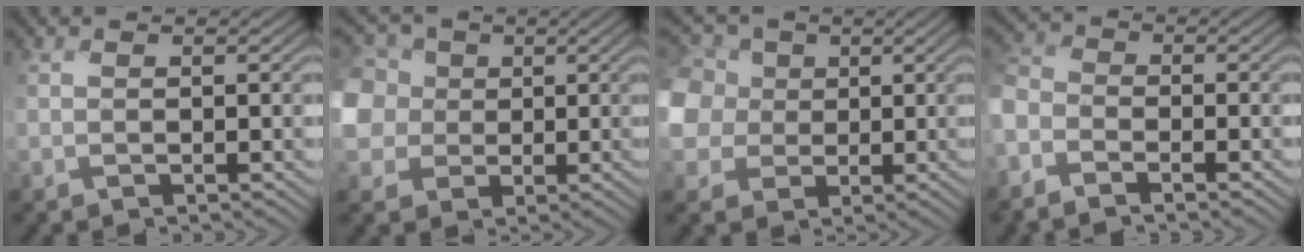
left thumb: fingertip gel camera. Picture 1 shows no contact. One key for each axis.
{"total": 9.4, "fx": 0.6, "fy": 8.4, "fz": 4.2, "tx": -0.162, "ty": -0.013, "tz": -0.007}
{"total": 9.6, "fx": 1.0, "fy": 8.6, "fz": 4.2, "tx": -0.172, "ty": -0.007, "tz": 0.002}
{"total": 4.4, "fx": -3.2, "fy": 2.6, "fz": 1.4, "tx": -0.055, "ty": -0.001, "tz": -0.086}